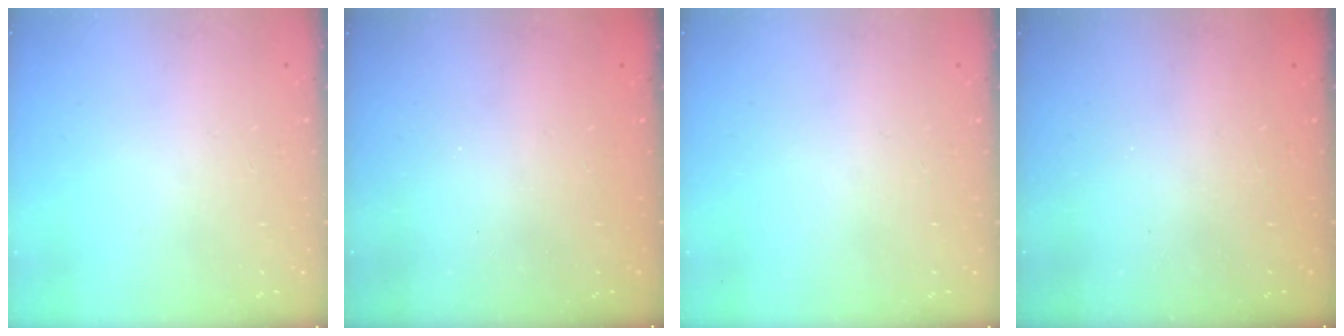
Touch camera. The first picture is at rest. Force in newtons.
{"total": 2.3, "press": 2.2, "slide": 0.8}
{"total": 0.0}
{"total": 2.4, "press": 2.3, "slide": 0.8}